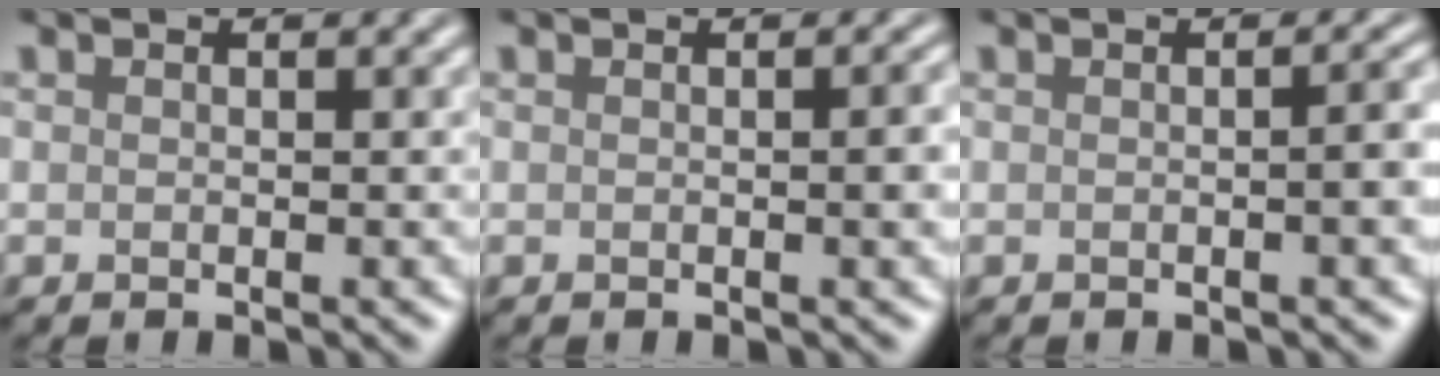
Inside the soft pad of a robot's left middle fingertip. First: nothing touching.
{"total": 2.2, "force": [0.0, 0.6, 2.1], "torque": [-0.022, 0.003, -0.003]}
{"total": 3.0, "force": [-0.2, 1.0, 2.9], "torque": [-0.021, 0.008, -0.002]}